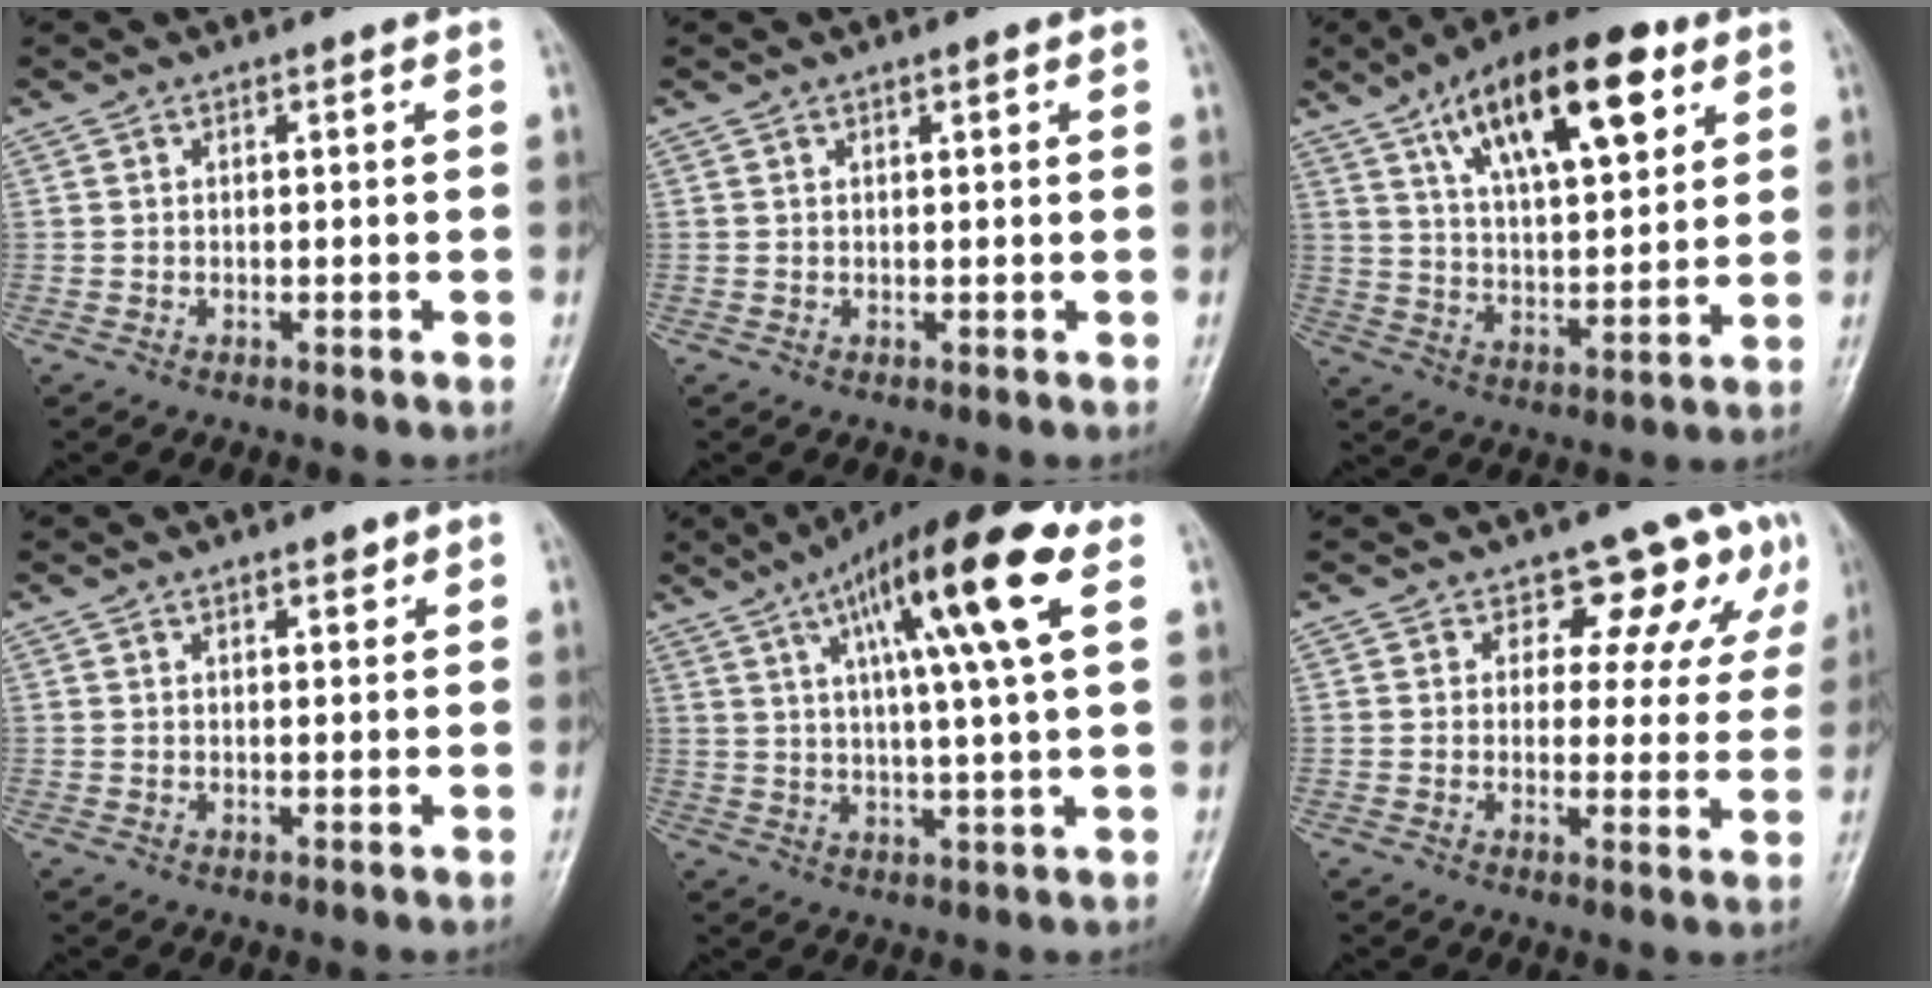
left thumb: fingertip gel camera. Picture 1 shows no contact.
{"total": 0.8, "force": [0.4, 0.2, 0.7], "torque": [-0.012, 0.000, 0.007]}
{"total": 19.8, "force": [9.5, 7.8, 15.5], "torque": [-0.220, -0.026, 0.158]}
{"total": 1.6, "force": [1.1, 0.7, 1.0], "torque": [-0.007, -0.004, 0.014]}
{"total": 17.4, "force": [7.0, 2.4, 15.8], "torque": [-0.252, 0.000, 0.107]}
{"total": 8.7, "force": [5.5, 5.7, 3.6], "torque": [0.003, -0.025, 0.052]}